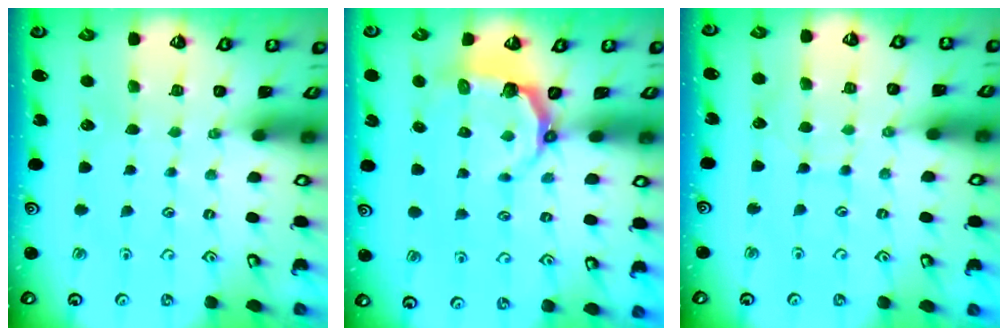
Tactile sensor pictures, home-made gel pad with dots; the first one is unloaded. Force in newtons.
{"total": 4.3, "press": 2.8, "slide": 3.3}
{"total": 5.8, "press": 5.8, "slide": 0.5}